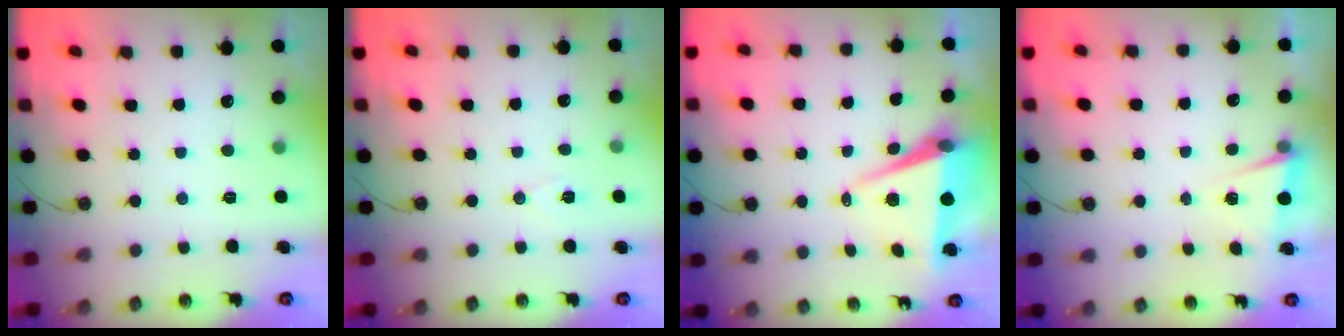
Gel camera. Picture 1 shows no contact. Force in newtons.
{"total": 5.3, "press": 3.0, "slide": 4.4}
{"total": 7.6, "press": 6.3, "slide": 4.3}
{"total": 2.3, "press": 2.0, "slide": 1.1}